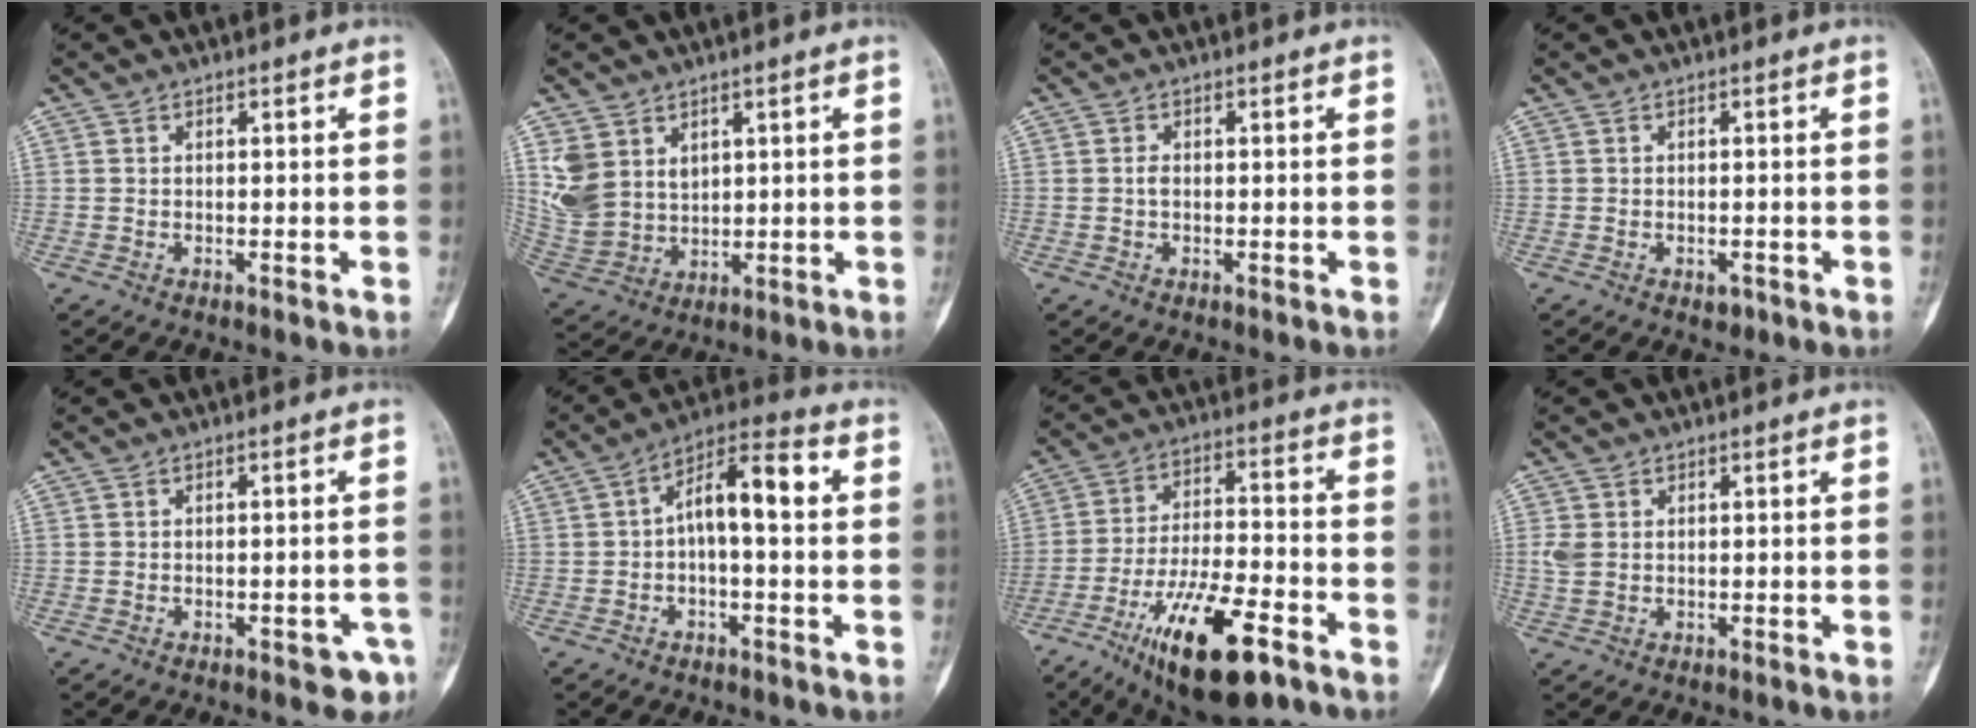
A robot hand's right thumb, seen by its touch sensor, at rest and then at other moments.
{"total": 9.1, "force": [3.9, 6.9, 4.5], "torque": [-0.080, -0.016, 0.102]}
{"total": 1.3, "force": [0.0, 0.8, 0.9], "torque": [-0.016, 0.001, -0.002]}
{"total": 1.4, "force": [-0.7, 0.9, 0.8], "torque": [-0.005, 0.004, -0.007]}
{"total": 4.1, "force": [-2.2, 1.9, 2.9], "torque": [-0.017, 0.017, -0.021]}
{"total": 9.7, "force": [0.5, 3.7, 9.0], "torque": [-0.144, 0.044, 0.001]}
{"total": 18.4, "force": [-9.9, 6.1, 14.2], "torque": [-0.249, 0.046, -0.163]}
{"total": 2.7, "force": [0.5, 2.0, 1.8], "torque": [-0.044, 0.003, 0.013]}